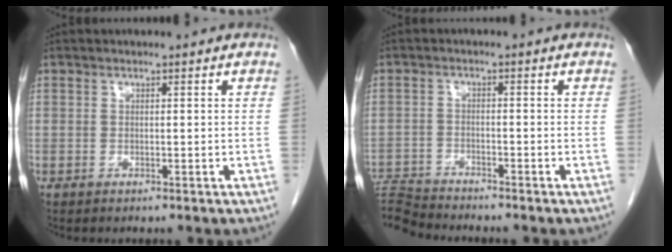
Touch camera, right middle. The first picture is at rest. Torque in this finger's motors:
{"motor_torque": [0.97, -1.17, 1.05, 0.21]}